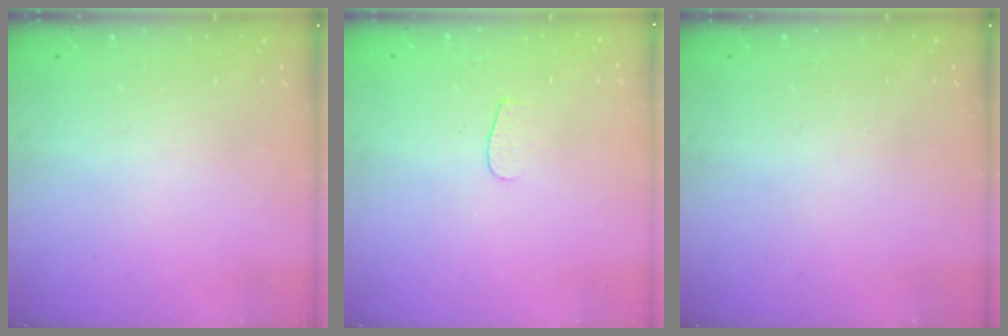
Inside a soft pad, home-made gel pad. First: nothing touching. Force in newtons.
{"total": 3.7, "press": 3.7, "slide": 0.4}
{"total": 0.0}